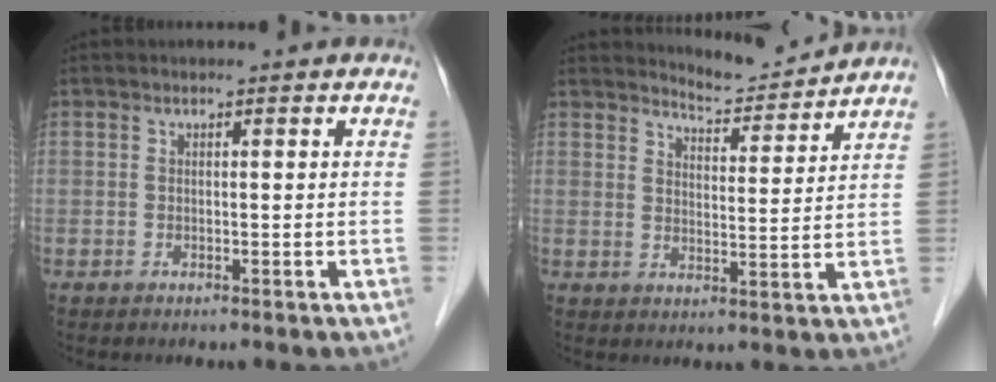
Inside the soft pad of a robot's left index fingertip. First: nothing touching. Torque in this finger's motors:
{"motor_torque": [0.15, -0.33, 0.05, 0.00]}